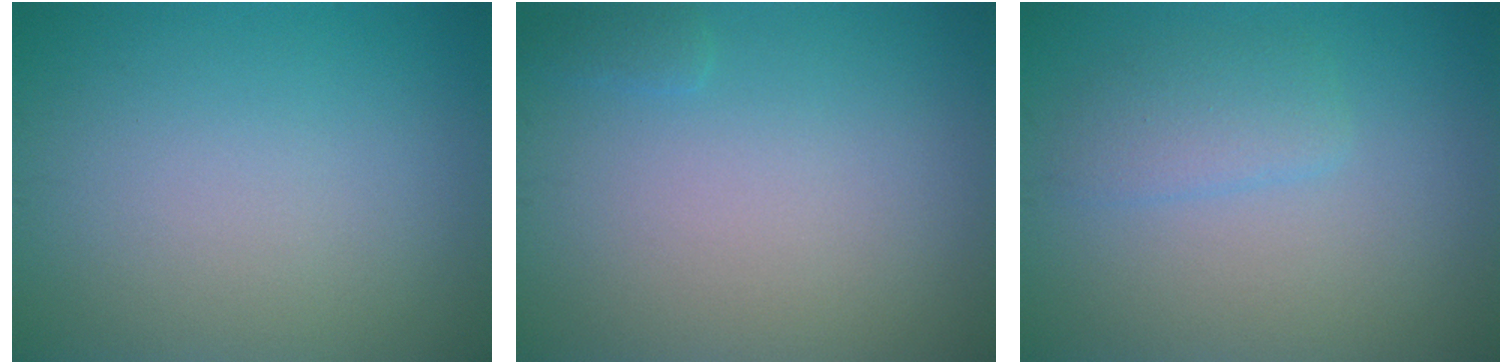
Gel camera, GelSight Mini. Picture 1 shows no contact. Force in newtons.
{"total": 0.7, "press": 0.7, "slide": 0.0}
{"total": 2.1, "press": 2.1, "slide": 0.1}